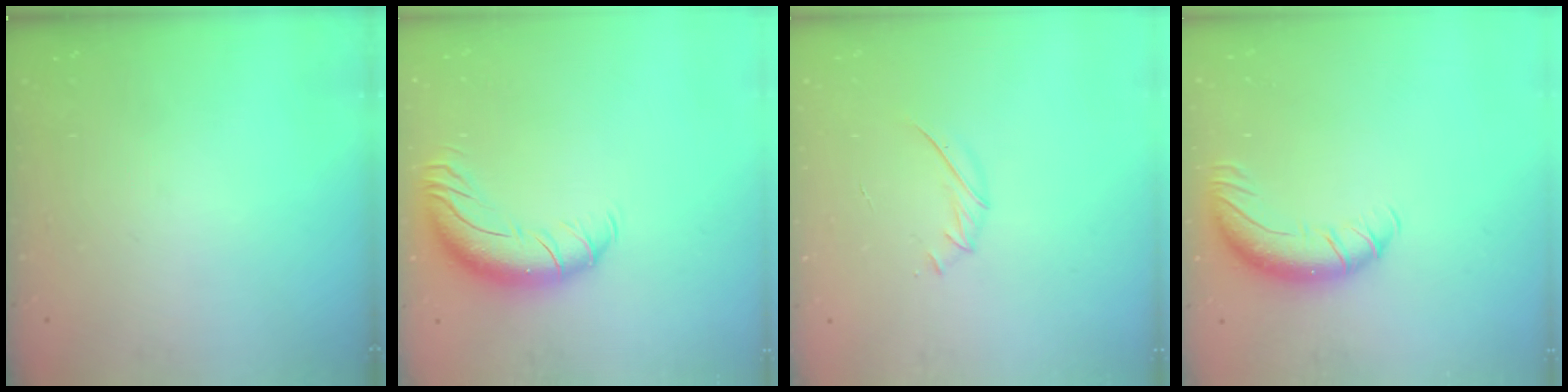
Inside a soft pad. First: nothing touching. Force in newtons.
{"total": 12.4, "press": 12.1, "slide": 2.8}
{"total": 5.4, "press": 5.3, "slide": 1.0}
{"total": 10.5, "press": 10.2, "slide": 2.3}